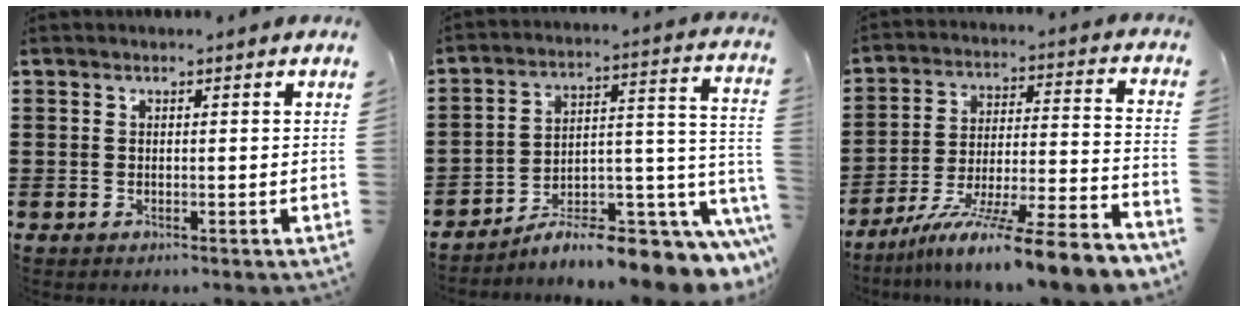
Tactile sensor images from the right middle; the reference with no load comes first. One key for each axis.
{"total": 7.5, "fx": -6.5, "fy": 1.7, "fz": 3.3, "tx": -0.042, "ty": -0.005, "tz": -0.120}
{"total": 10.7, "fx": -8.8, "fy": -1.3, "fz": 6.0, "tx": -0.098, "ty": -0.004, "tz": -0.172}